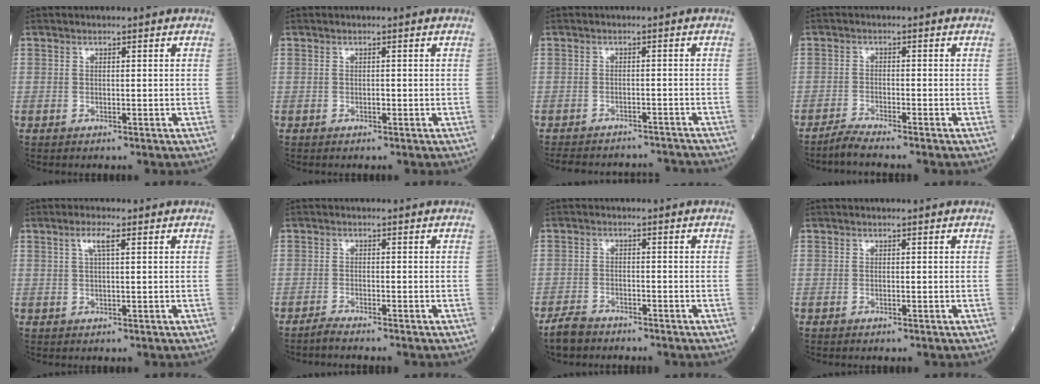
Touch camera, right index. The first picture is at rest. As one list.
[{"total": 0.6, "force": [-0.1, 0.2, 0.5], "torque": [-0.011, 0.000, -0.002]}, {"total": 12.9, "force": [-12.1, 3.4, 2.9], "torque": [-0.051, 0.012, -0.145]}, {"total": 2.9, "force": [-2.7, -0.8, 0.6], "torque": [-0.019, -0.011, -0.056]}, {"total": 2.5, "force": [1.1, 0.2, 2.3], "torque": [-0.048, 0.007, 0.020]}, {"total": 1.9, "force": [-1.8, -0.4, 0.3], "torque": [-0.010, -0.003, -0.034]}, {"total": 3.7, "force": [-3.4, 1.3, 0.9], "torque": [-0.023, -0.004, -0.063]}, {"total": 0.0}]